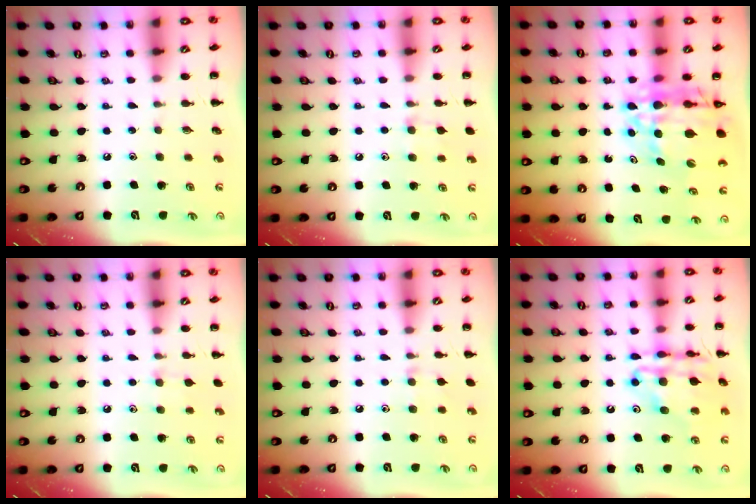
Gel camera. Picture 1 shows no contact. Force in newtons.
{"total": 7.8, "press": 7.5, "slide": 2.1}
{"total": 15.1, "press": 14.5, "slide": 4.2}
{"total": 7.2, "press": 6.8, "slide": 2.3}
{"total": 6.1, "press": 5.7, "slide": 2.2}
{"total": 16.8, "press": 16.7, "slide": 2.0}